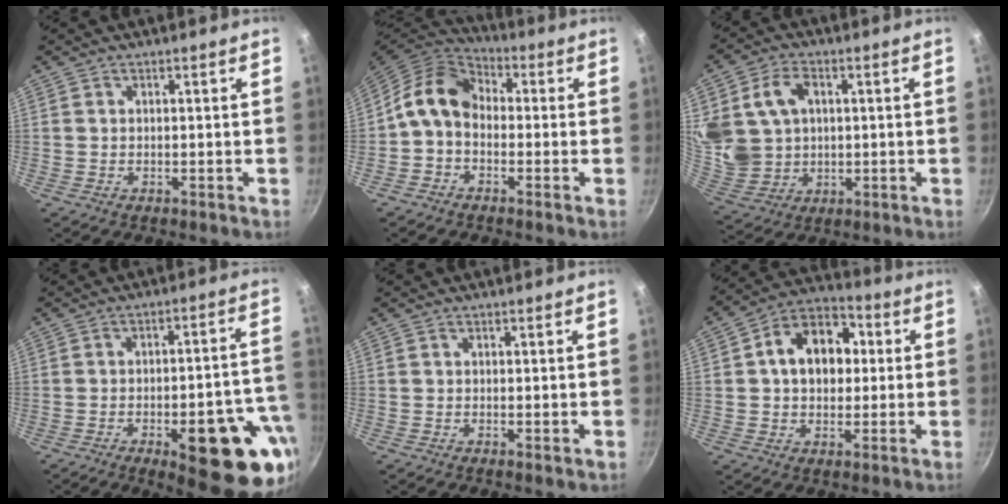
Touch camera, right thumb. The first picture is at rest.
{"total": 10.0, "force": [-0.6, 7.6, 6.4], "torque": [-0.100, 0.038, -0.035]}
{"total": 15.4, "force": [3.3, 12.2, 8.7], "torque": [-0.168, -0.005, 0.080]}
{"total": 20.8, "force": [-8.7, 7.6, 17.4], "torque": [-0.156, 0.028, -0.108]}
{"total": 0.5, "force": [0.1, 0.1, 0.5], "torque": [-0.009, -0.003, -0.001]}
{"total": 14.1, "force": [2.1, 10.2, 9.5], "torque": [-0.108, 0.024, 0.016]}